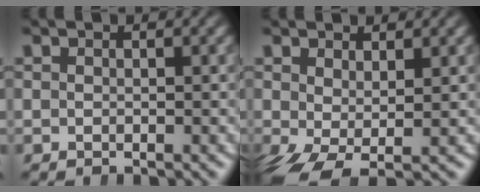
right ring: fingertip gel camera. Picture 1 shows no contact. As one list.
[{"total": 3.8, "force": [-1.4, 1.8, 3.0], "torque": [-0.061, -0.028, -0.004]}]